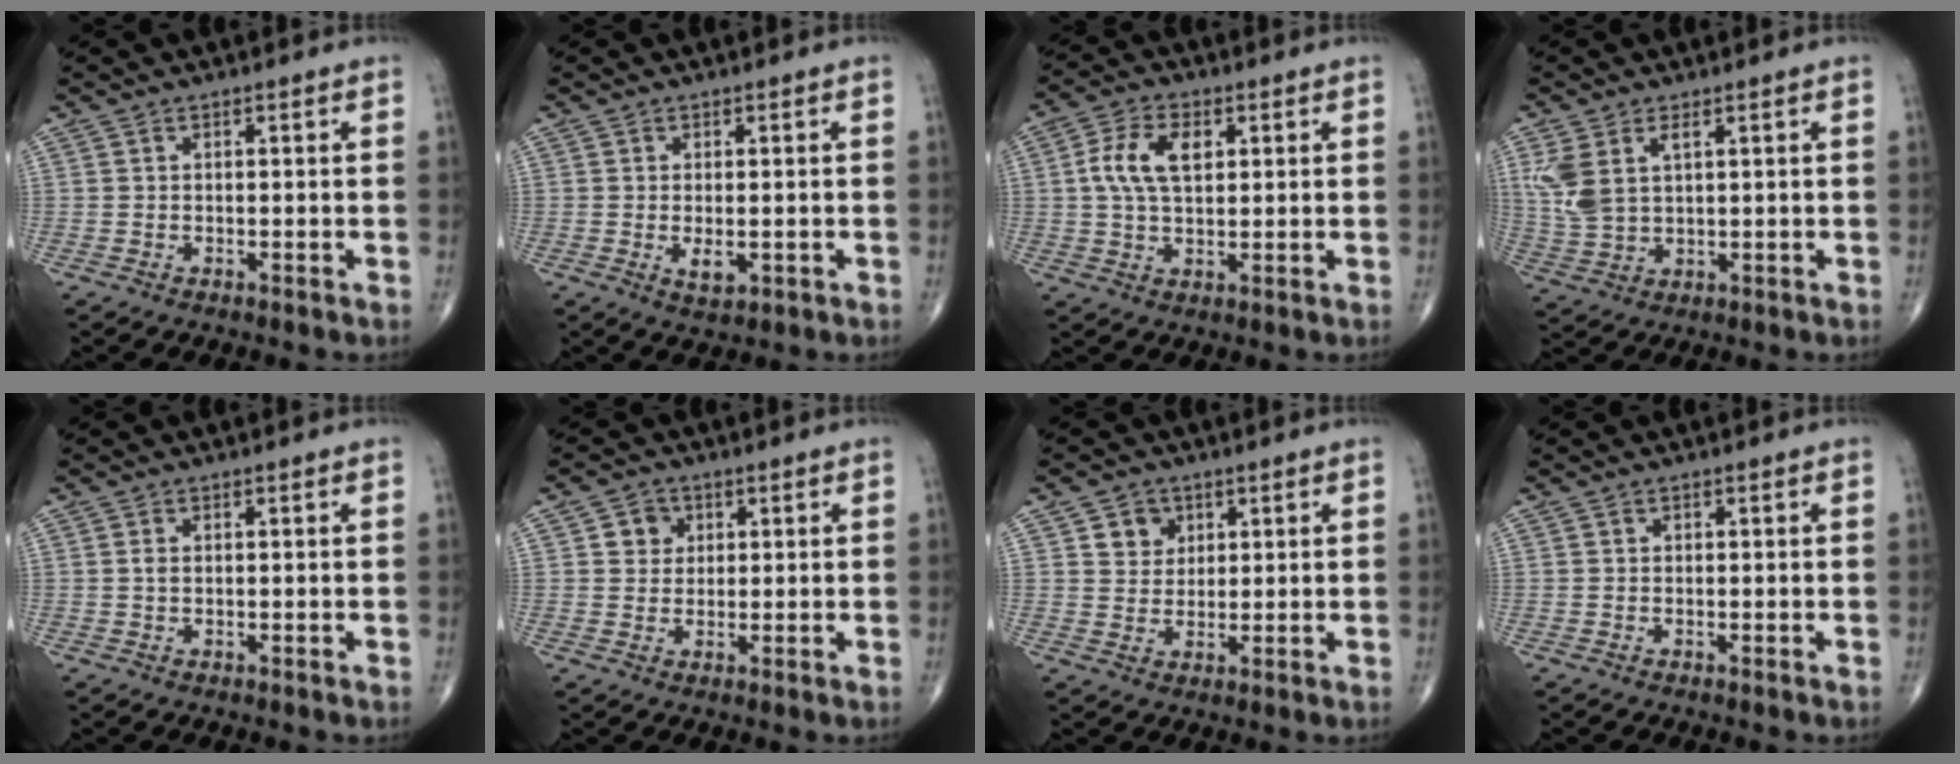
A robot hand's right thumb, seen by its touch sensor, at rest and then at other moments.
{"total": 3.1, "force": [-0.6, 1.5, 2.7], "torque": [-0.040, -0.006, -0.005]}
{"total": 8.6, "force": [1.9, 5.0, 6.8], "torque": [-0.128, 0.008, 0.034]}
{"total": 7.6, "force": [2.7, 4.2, 5.8], "torque": [-0.133, 0.000, 0.065]}
{"total": 1.2, "force": [0.2, 0.8, 0.9], "torque": [-0.016, 0.002, 0.003]}
{"total": 4.1, "force": [1.3, 3.6, 1.3], "torque": [0.001, -0.001, 0.016]}
{"total": 4.8, "force": [2.1, 4.1, 1.5], "torque": [-0.003, -0.009, 0.036]}
{"total": 0.0}